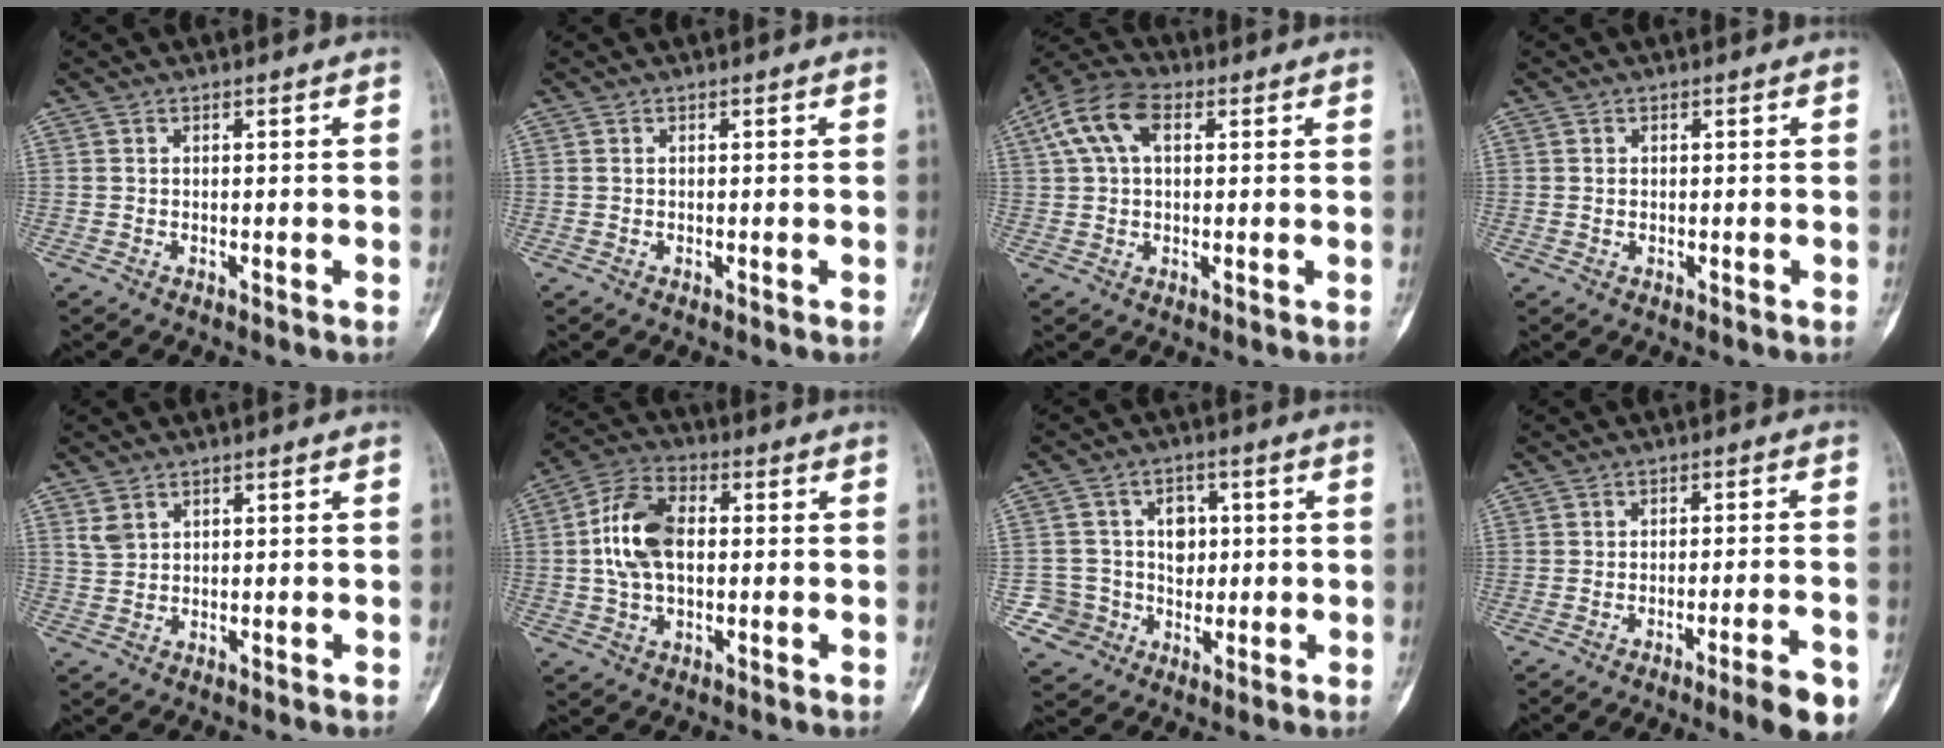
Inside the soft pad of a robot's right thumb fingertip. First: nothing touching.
{"total": 0.0}
{"total": 9.6, "force": [3.0, 5.5, 7.2], "torque": [-0.149, 0.027, 0.050]}
{"total": 0.6, "force": [-0.1, 0.3, 0.5], "torque": [-0.012, 0.000, 0.000]}
{"total": 2.0, "force": [1.1, 1.2, 1.1], "torque": [-0.022, 0.003, 0.030]}
{"total": 11.4, "force": [0.6, 6.9, 9.1], "torque": [-0.178, 0.022, 0.008]}
{"total": 8.9, "force": [-0.9, 8.7, 1.3], "torque": [0.027, 0.022, -0.010]}
{"total": 7.7, "force": [-4.5, 0.6, 6.2], "torque": [-0.077, 0.014, -0.061]}